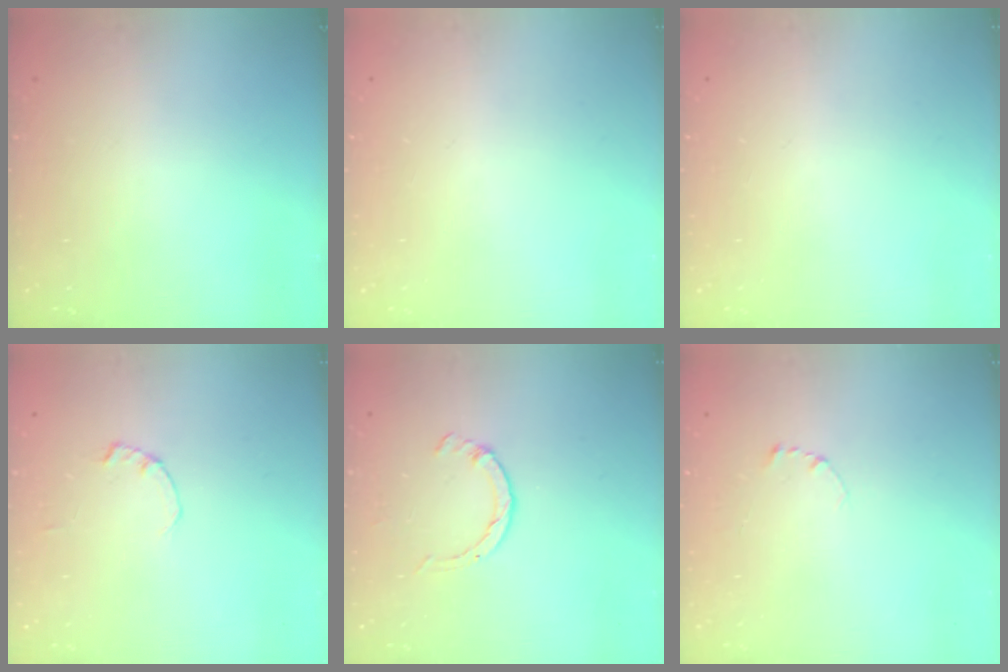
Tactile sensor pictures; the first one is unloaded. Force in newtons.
{"total": 0.0}
{"total": 0.0}
{"total": 0.0}
{"total": 2.6, "press": 2.6, "slide": 0.4}
{"total": 2.3, "press": 2.3, "slide": 0.2}